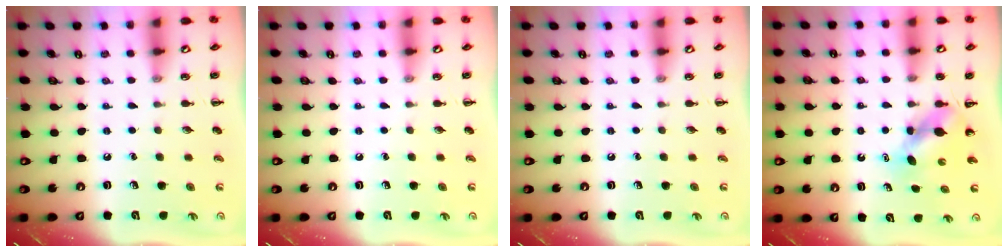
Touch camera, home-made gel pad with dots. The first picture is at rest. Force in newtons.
{"total": 0.0}
{"total": 0.0}
{"total": 5.3, "press": 5.2, "slide": 0.6}